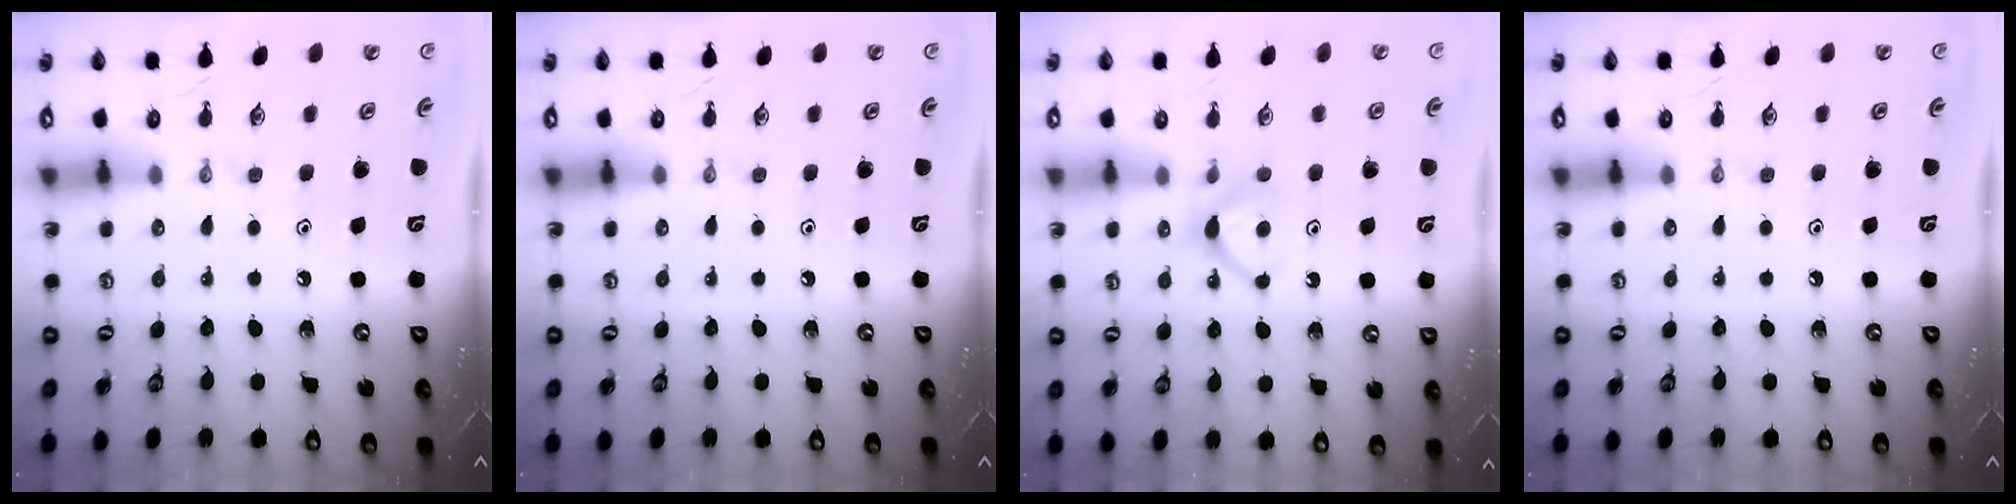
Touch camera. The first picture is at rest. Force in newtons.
{"total": 0.0}
{"total": 4.6, "press": 4.5, "slide": 0.6}
{"total": 0.0}